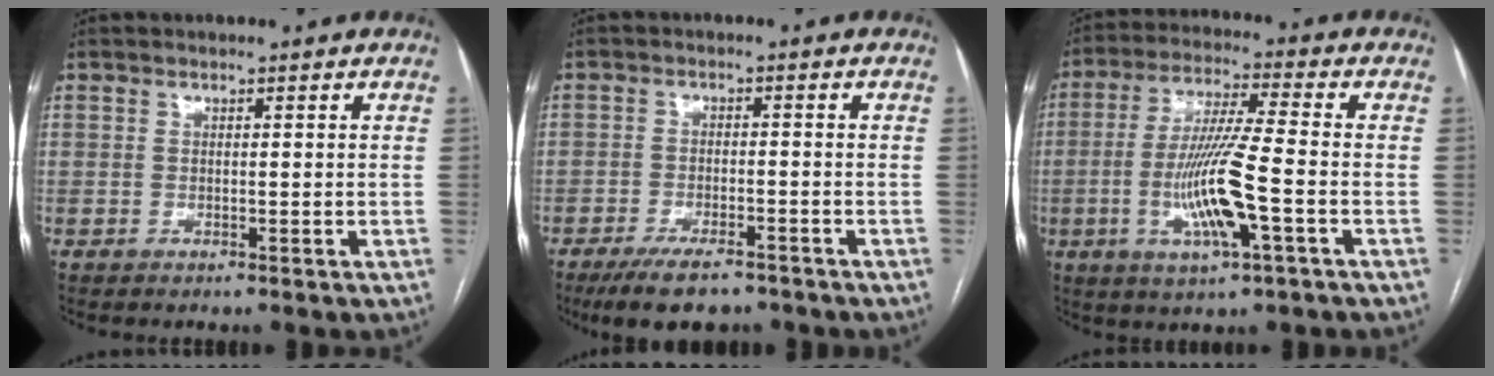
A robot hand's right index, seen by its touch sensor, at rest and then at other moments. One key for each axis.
{"total": 7.9, "fx": -6.1, "fy": 2.6, "fz": 4.2, "tx": -0.071, "ty": -0.009, "tz": -0.101}
{"total": 12.0, "fx": -3.2, "fy": 0.6, "fz": 11.6, "tx": -0.233, "ty": -0.009, "tz": -0.061}